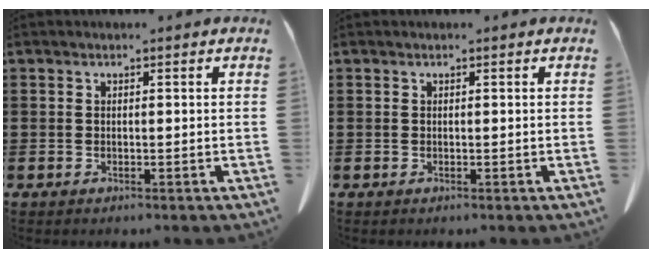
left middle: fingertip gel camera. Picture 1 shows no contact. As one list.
[{"total": 0.0}]